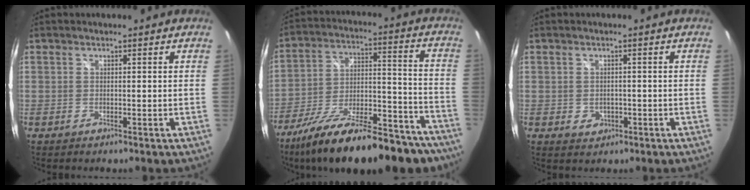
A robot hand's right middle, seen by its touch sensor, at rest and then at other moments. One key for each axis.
{"total": 29.8, "fx": -23.0, "fy": 9.7, "fz": 16.4, "tx": -0.265, "ty": -0.015, "tz": -0.328}
{"total": 2.8, "fx": -0.7, "fy": 2.5, "fz": 1.1, "tx": -0.021, "ty": -0.002, "tz": -0.005}